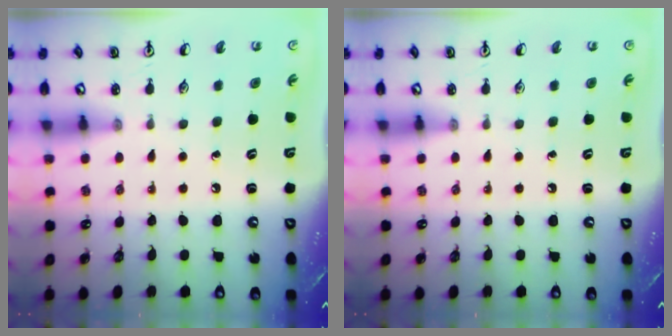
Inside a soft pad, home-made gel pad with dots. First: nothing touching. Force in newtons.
{"total": 0.0}